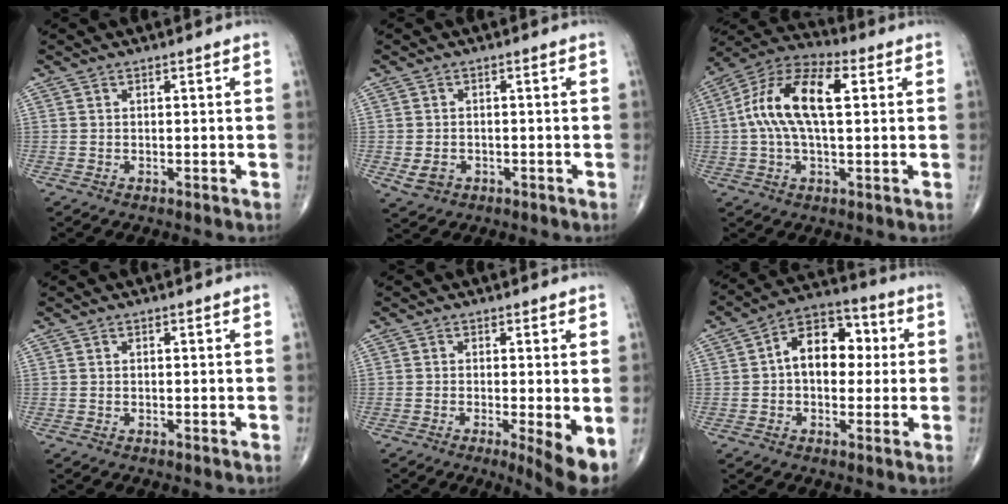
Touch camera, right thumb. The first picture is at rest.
{"total": 3.2, "force": [-1.1, 2.6, 1.6], "torque": [-0.024, 0.002, -0.010]}
{"total": 15.1, "force": [2.4, 7.0, 13.2], "torque": [-0.258, 0.033, 0.038]}
{"total": 0.0}
{"total": 6.3, "force": [-1.6, 1.2, 6.0], "torque": [-0.095, -0.018, -0.028]}
{"total": 12.3, "force": [1.2, 8.1, 9.2], "torque": [-0.104, 0.029, 0.008]}